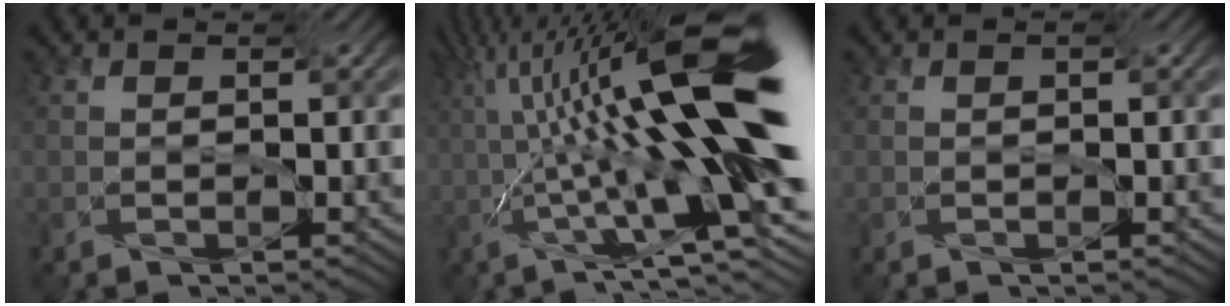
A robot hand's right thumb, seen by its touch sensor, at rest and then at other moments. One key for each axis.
{"total": 16.4, "fx": 0.7, "fy": 3.3, "fz": 16.1, "tx": -0.254, "ty": 0.040, "tz": 0.021}
{"total": 0.0}